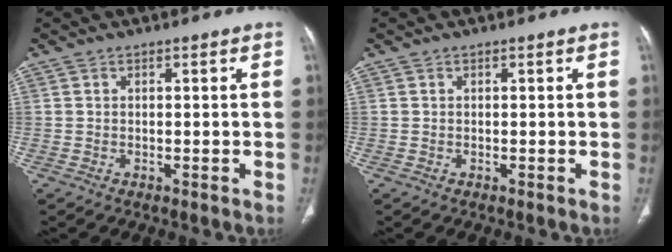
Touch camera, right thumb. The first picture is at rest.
{"total": 0.0}